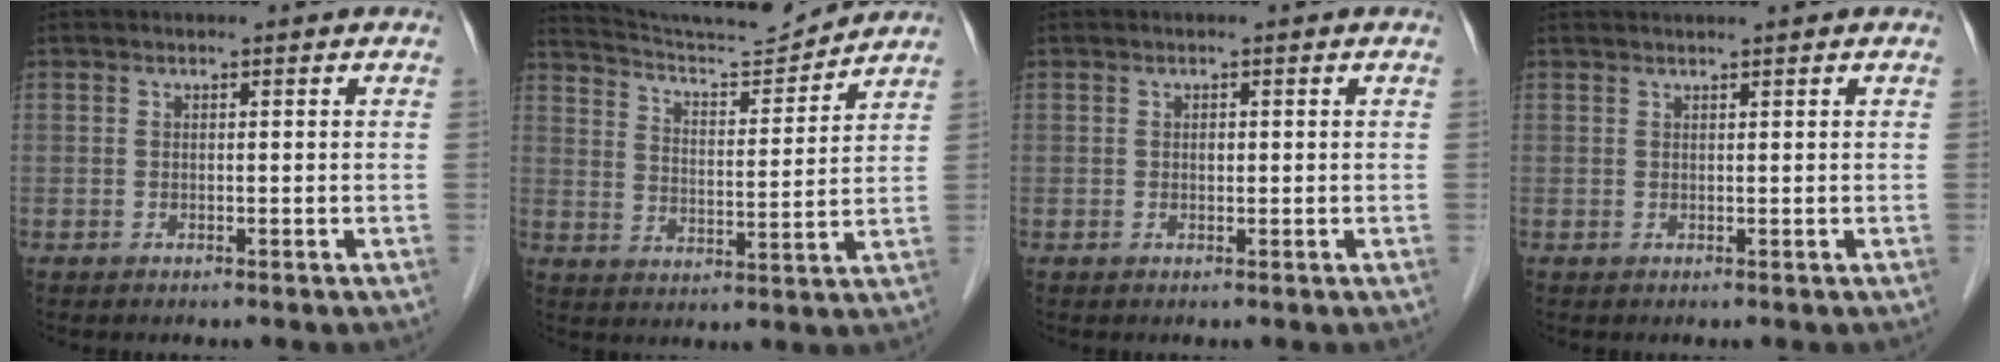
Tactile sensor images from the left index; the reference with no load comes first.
{"total": 11.8, "force": [11.6, -1.1, 1.8], "torque": [-0.043, -0.007, 0.194]}
{"total": 0.5, "force": [0.2, 0.3, 0.4], "torque": [-0.006, 0.000, 0.003]}
{"total": 2.3, "force": [2.0, -0.3, 1.0], "torque": [-0.006, 0.019, 0.036]}